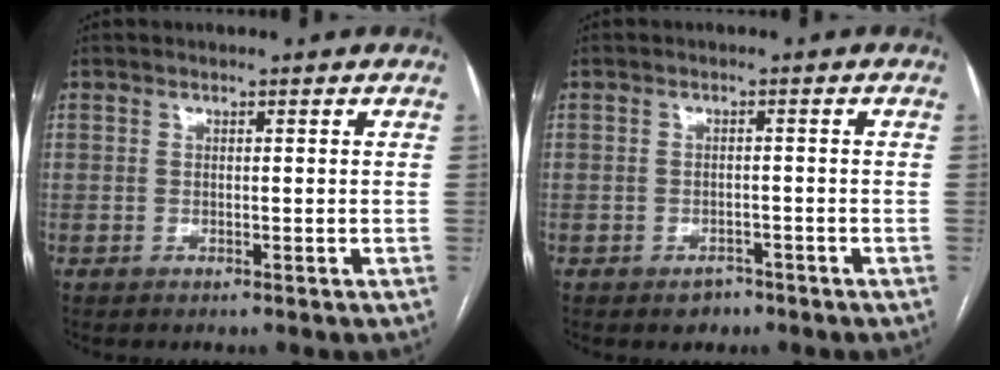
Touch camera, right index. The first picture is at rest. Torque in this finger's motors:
{"motor_torque": [0.27, -0.36, 0.20, 0.02]}